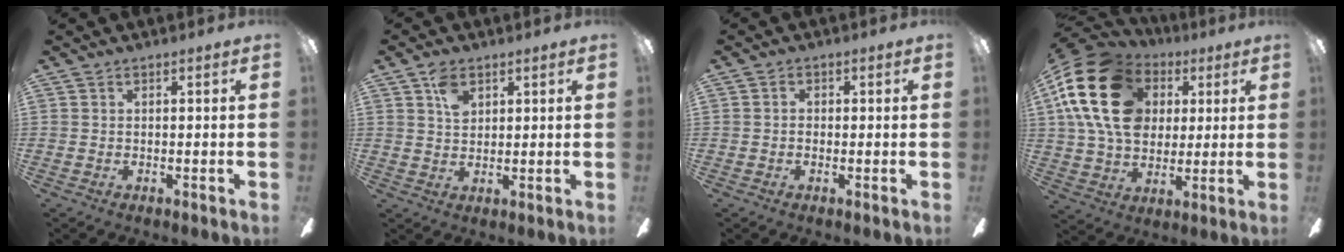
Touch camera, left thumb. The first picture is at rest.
{"total": 5.1, "force": [2.6, 3.2, 2.9], "torque": [-0.049, -0.001, 0.046]}
{"total": 1.5, "force": [-0.3, 1.2, 0.8], "torque": [-0.016, 0.006, -0.007]}
{"total": 22.1, "force": [6.2, 16.4, 13.5], "torque": [-0.275, -0.005, 0.110]}